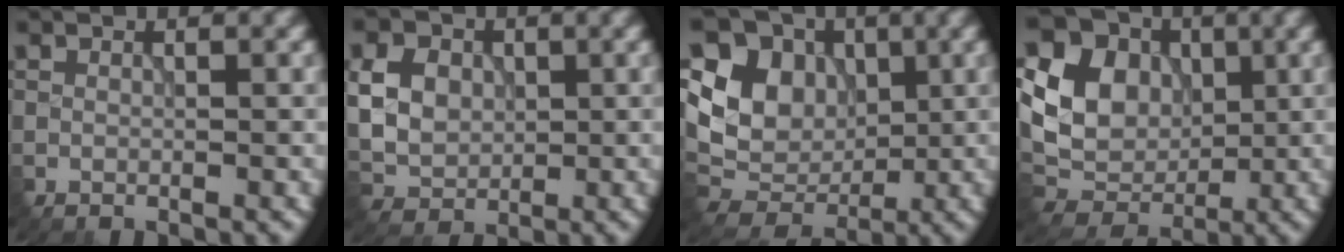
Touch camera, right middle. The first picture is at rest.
{"total": 5.8, "force": [1.0, 4.7, 3.2], "torque": [-0.075, 0.009, 0.016]}
{"total": 7.9, "force": [2.0, 6.6, 3.9], "torque": [-0.080, -0.008, 0.027]}
{"total": 8.4, "force": [1.6, 6.8, 4.7], "torque": [-0.103, -0.007, 0.020]}